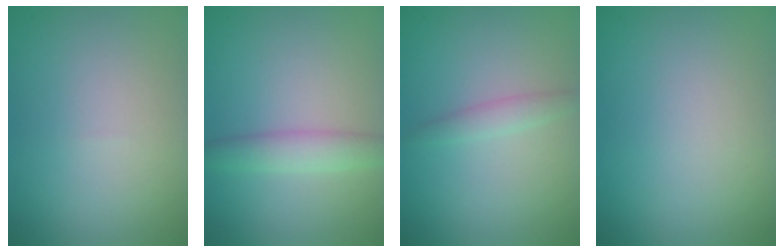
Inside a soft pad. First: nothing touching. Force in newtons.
{"total": 2.5, "press": 2.5, "slide": 0.1}
{"total": 1.4, "press": 1.4, "slide": 0.1}
{"total": 0.0}